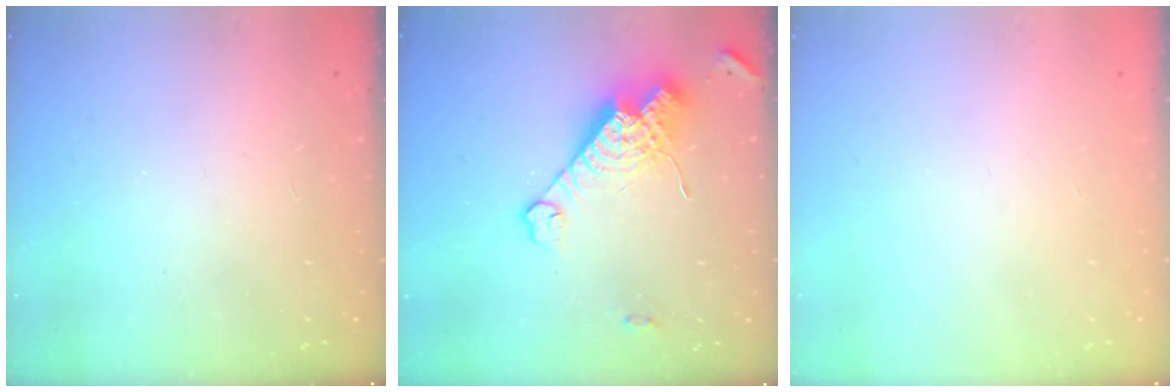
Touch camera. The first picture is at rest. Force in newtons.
{"total": 15.3, "press": 15.2, "slide": 1.2}
{"total": 0.0}